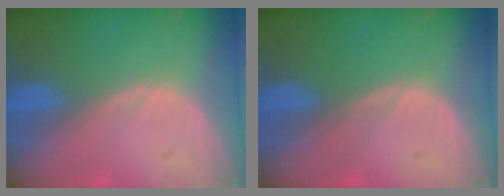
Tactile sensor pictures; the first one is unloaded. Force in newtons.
{"total": 0.0}